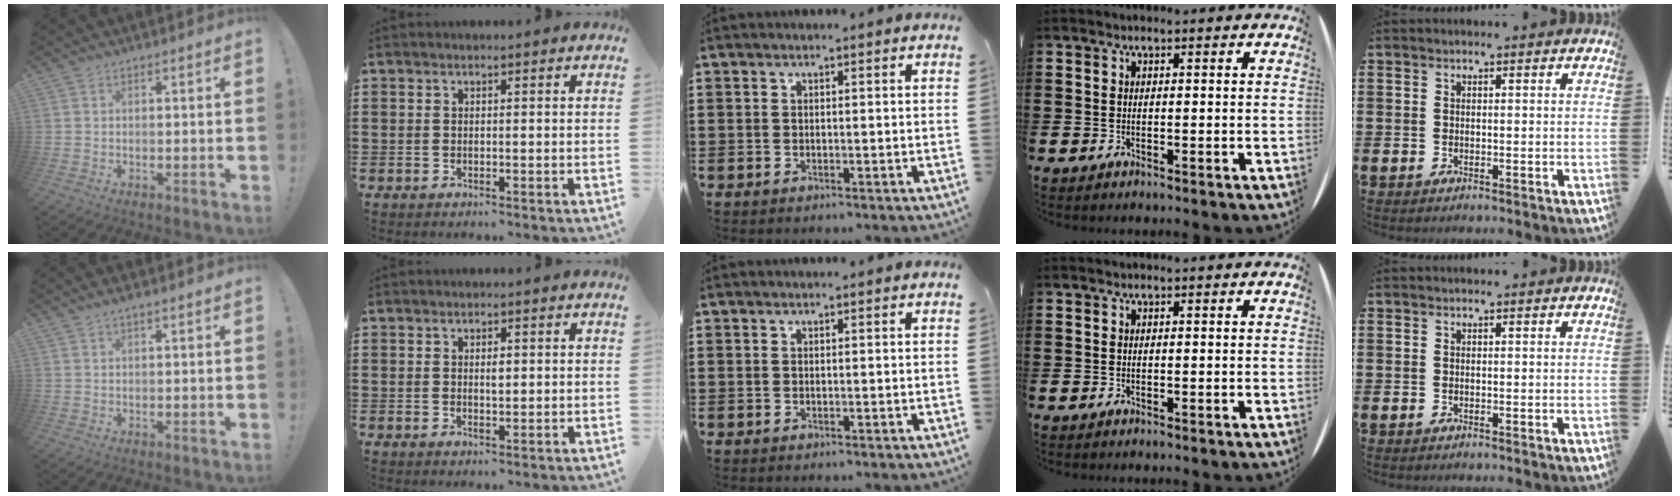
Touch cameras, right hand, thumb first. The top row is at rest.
{"thumb": {"total": 1.4, "force": [0.9, 0.0, 1.1], "torque": [-0.026, 0.001, 0.017]}, "index": {"total": 1.7, "force": [0.3, 0.7, 1.5], "torque": [-0.030, 0.004, 0.003]}}